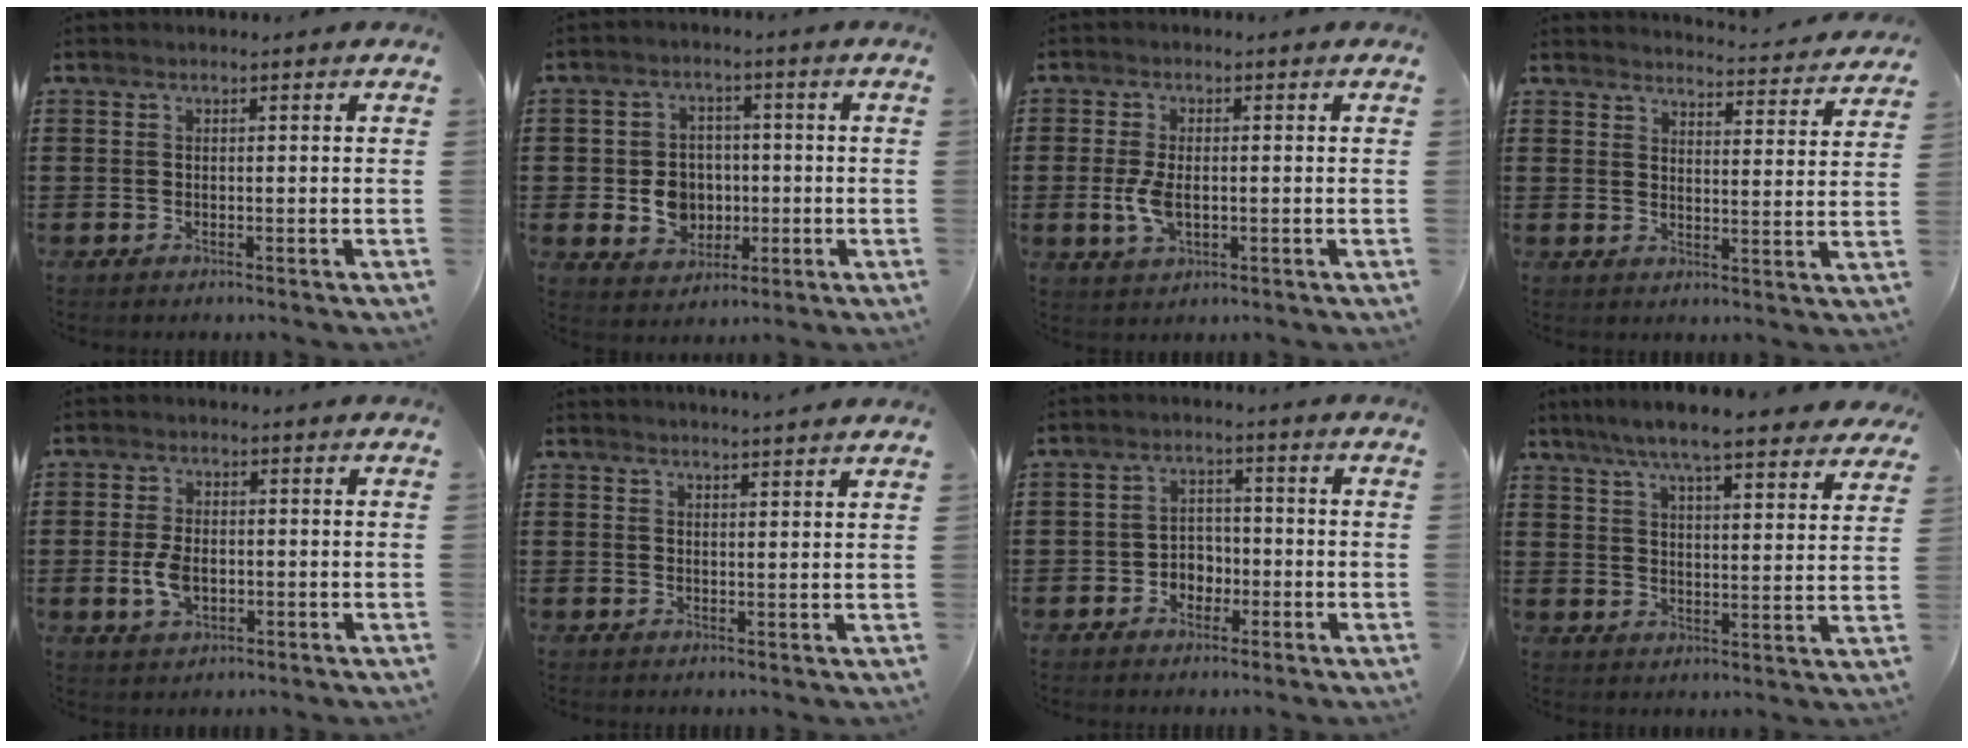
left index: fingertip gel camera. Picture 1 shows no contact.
{"total": 5.9, "force": [-0.5, 5.3, 2.5], "torque": [-0.055, 0.011, -0.008]}
{"total": 4.6, "force": [-0.6, 2.4, 3.8], "torque": [-0.098, -0.006, -0.018]}
{"total": 3.7, "force": [3.6, -0.1, 0.3], "torque": [-0.007, -0.033, 0.058]}
{"total": 4.7, "force": [-0.7, 2.7, 3.8], "torque": [-0.097, -0.006, -0.019]}
{"total": 2.6, "force": [2.5, -0.6, 0.2], "torque": [-0.010, -0.008, 0.047]}
{"total": 3.4, "force": [-1.8, 2.7, 1.2], "torque": [-0.030, 0.008, -0.040]}
{"total": 7.4, "force": [6.6, 0.1, 3.5], "torque": [-0.091, -0.028, 0.114]}